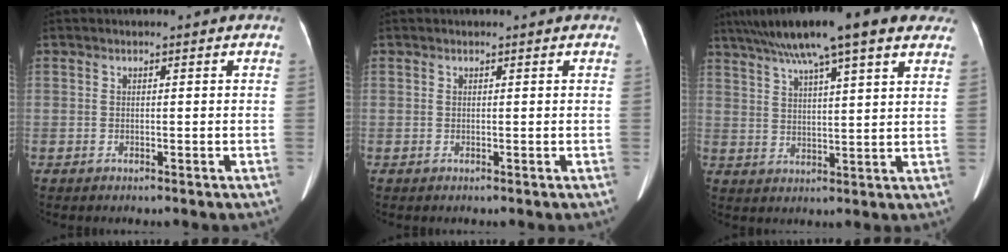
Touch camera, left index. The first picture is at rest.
{"total": 0.0}
{"total": 19.7, "force": [14.4, 3.0, 13.1], "torque": [-0.217, 0.055, 0.200]}